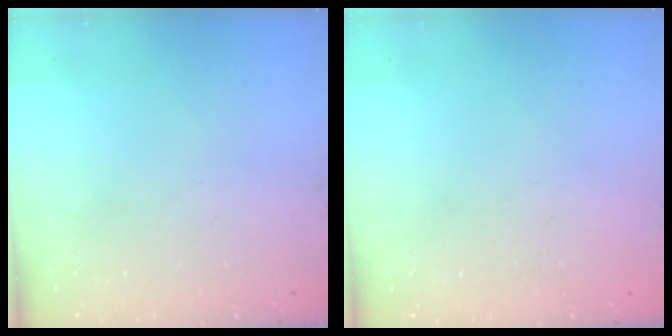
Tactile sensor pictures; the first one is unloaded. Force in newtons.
{"total": 2.2, "press": 2.2, "slide": 0.1}